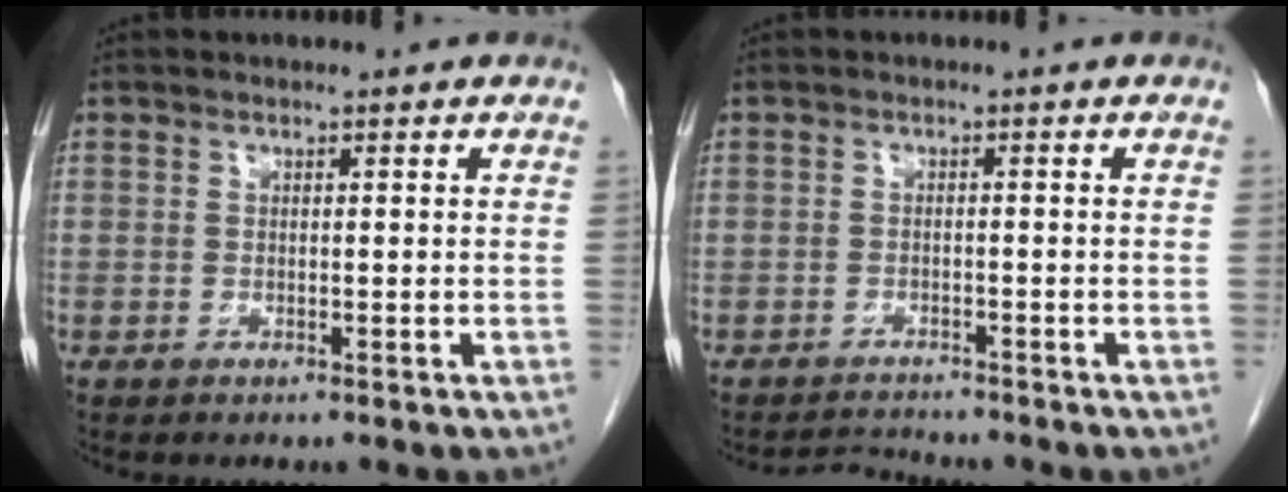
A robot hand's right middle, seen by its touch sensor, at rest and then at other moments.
{"total": 2.1, "force": [-2.1, 0.0, -0.5], "torque": [0.005, -0.015, -0.032]}